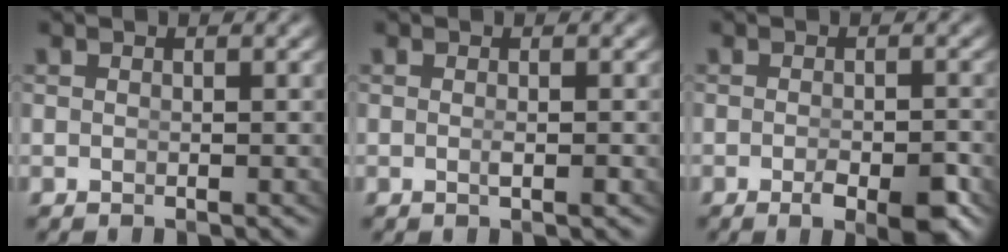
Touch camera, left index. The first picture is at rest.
{"total": 0.8, "force": [-0.4, -0.2, 0.6], "torque": [-0.011, -0.005, -0.005]}
{"total": 3.4, "force": [-1.9, 0.8, 2.7], "torque": [-0.039, -0.011, -0.029]}